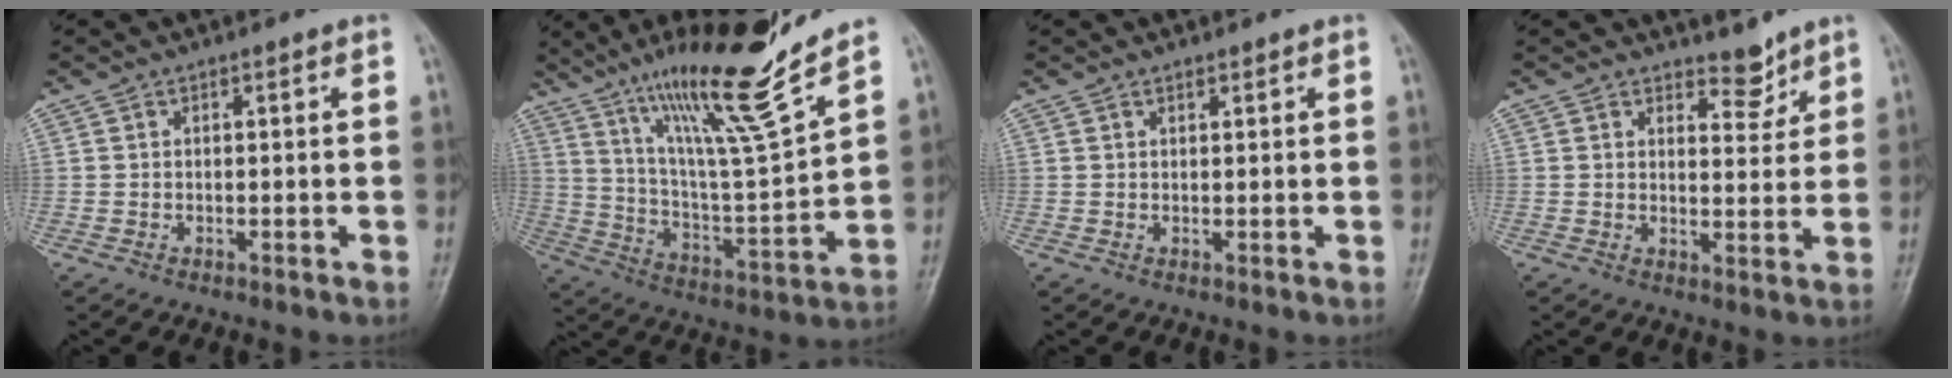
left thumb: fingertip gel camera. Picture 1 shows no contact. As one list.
[{"total": 19.7, "force": [14.3, 1.3, 13.6], "torque": [-0.204, -0.085, 0.251]}, {"total": 1.0, "force": [0.8, 0.4, 0.4], "torque": [-0.006, -0.005, 0.012]}, {"total": 4.0, "force": [3.4, 1.8, 1.1], "torque": [0.006, -0.030, 0.053]}]